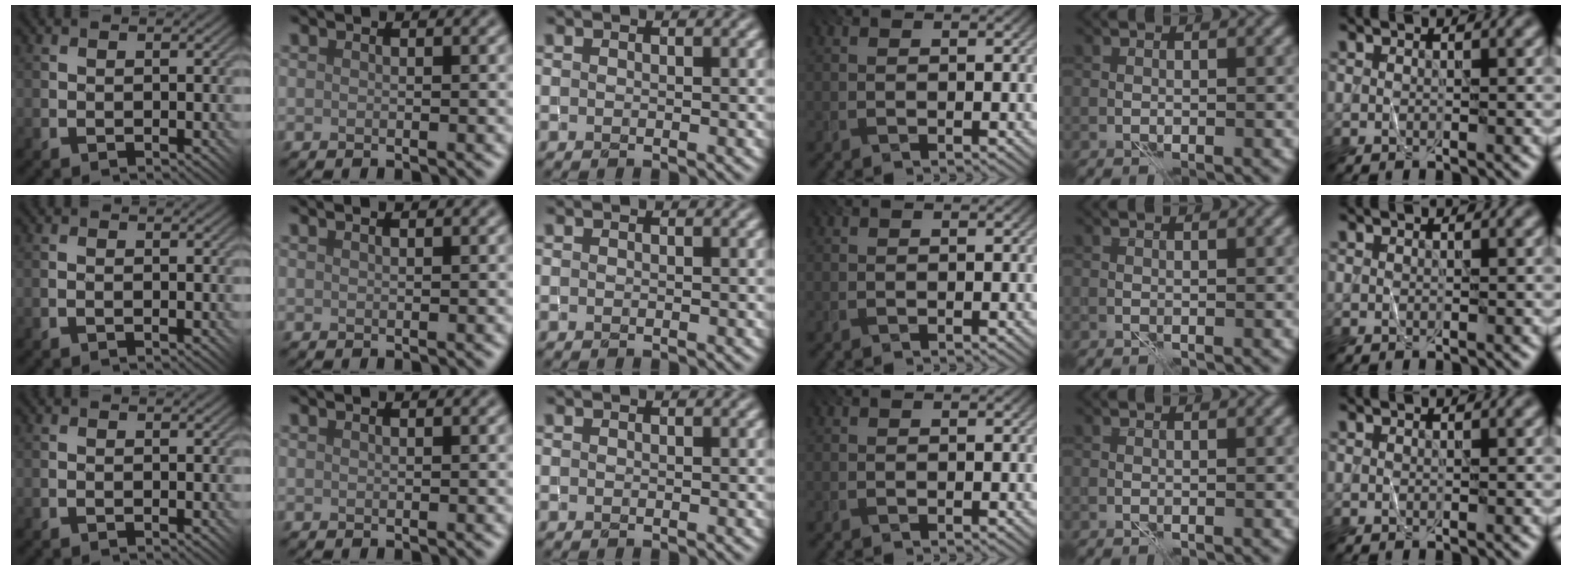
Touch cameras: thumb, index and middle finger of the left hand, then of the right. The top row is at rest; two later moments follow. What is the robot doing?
{"motion": "fold", "object": "shorts"}